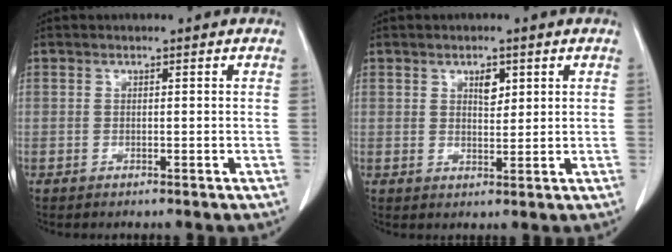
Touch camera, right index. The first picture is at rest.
{"total": 2.6, "force": [1.3, 1.3, 1.9], "torque": [-0.030, -0.002, 0.023]}